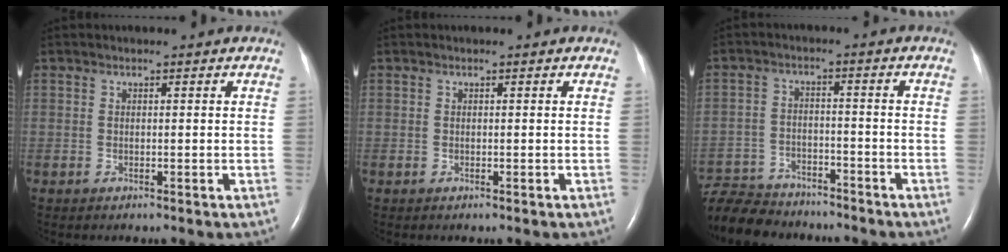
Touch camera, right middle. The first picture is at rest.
{"total": 0.0}
{"total": 12.4, "force": [-11.4, 3.7, 3.4], "torque": [-0.070, 0.005, -0.182]}